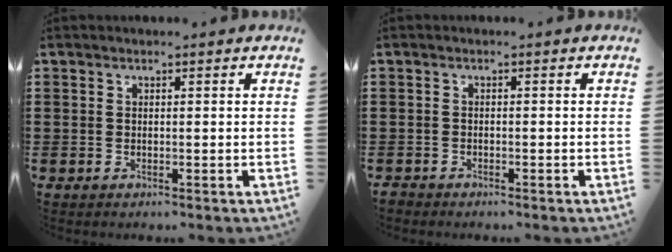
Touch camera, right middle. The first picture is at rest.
{"total": 1.0, "force": [-1.0, 0.2, 0.0], "torque": [-0.003, 0.000, -0.021]}